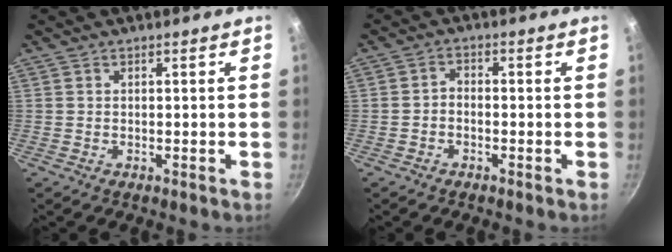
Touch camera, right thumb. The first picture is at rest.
{"total": 2.2, "force": [-1.1, 1.4, 1.3], "torque": [-0.021, 0.019, -0.023]}